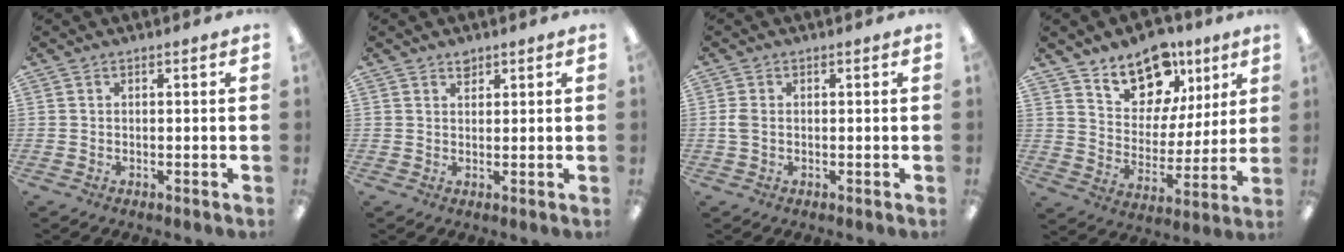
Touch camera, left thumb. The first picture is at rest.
{"total": 1.8, "force": [1.5, 1.0, 0.4], "torque": [-0.001, -0.005, 0.027]}
{"total": 2.4, "force": [0.0, 1.5, 1.9], "torque": [-0.044, 0.002, -0.003]}
{"total": 14.5, "force": [10.5, 8.8, 4.8], "torque": [-0.072, -0.073, 0.195]}